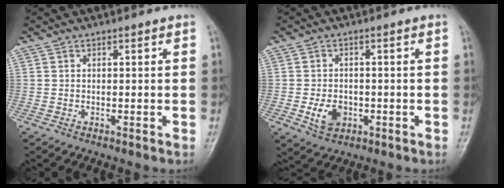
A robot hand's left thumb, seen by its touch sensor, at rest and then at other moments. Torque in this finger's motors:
{"motor_torque": [0.34, 1.13, 0.41, -0.01, 0.02]}